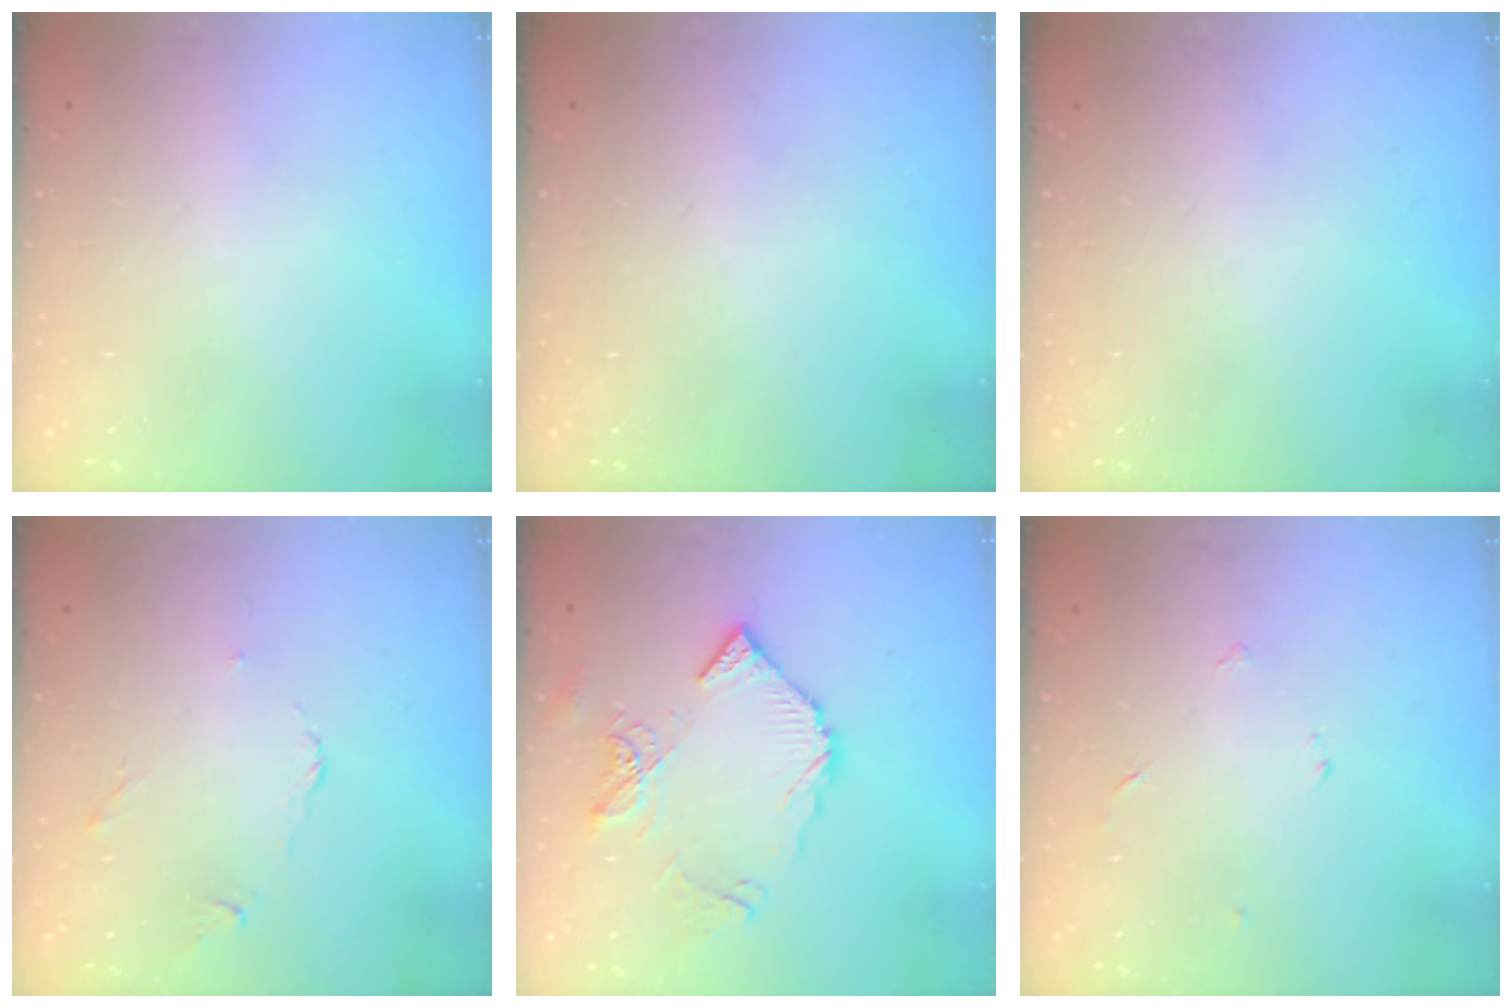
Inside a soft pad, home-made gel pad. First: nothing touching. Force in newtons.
{"total": 0.0}
{"total": 0.0}
{"total": 2.6, "press": 2.5, "slide": 0.6}
{"total": 11.4, "press": 11.3, "slide": 1.2}
{"total": 2.7, "press": 2.7, "slide": 0.3}